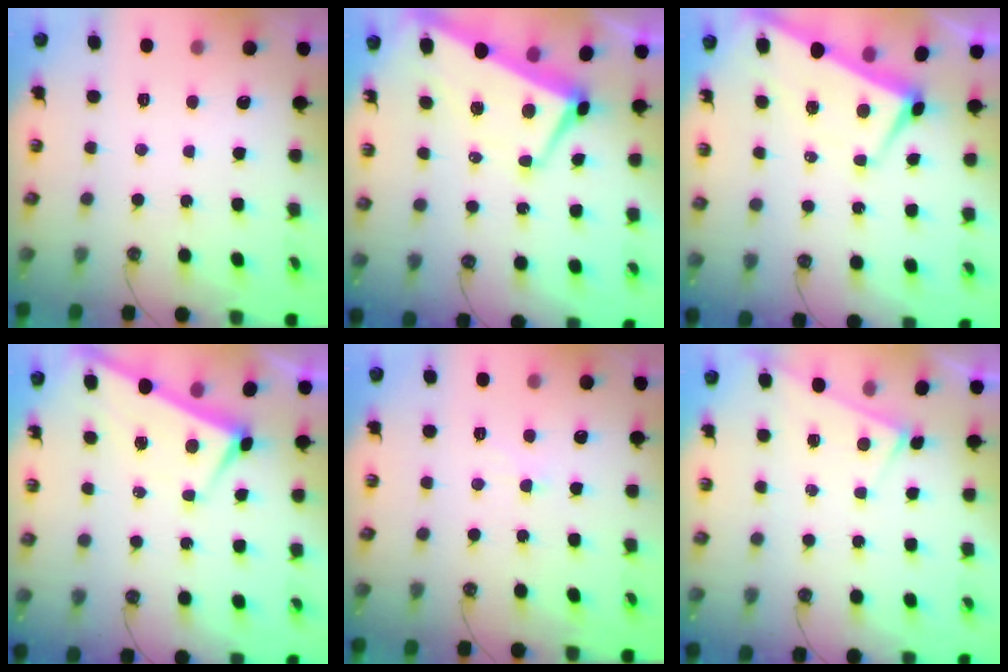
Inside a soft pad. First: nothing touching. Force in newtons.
{"total": 1.8, "press": 1.1, "slide": 1.3}
{"total": 1.6, "press": 1.4, "slide": 0.8}
{"total": 3.0, "press": 3.0, "slide": 0.0}
{"total": 1.5, "press": 1.4, "slide": 0.5}
{"total": 2.9, "press": 2.9, "slide": 0.2}